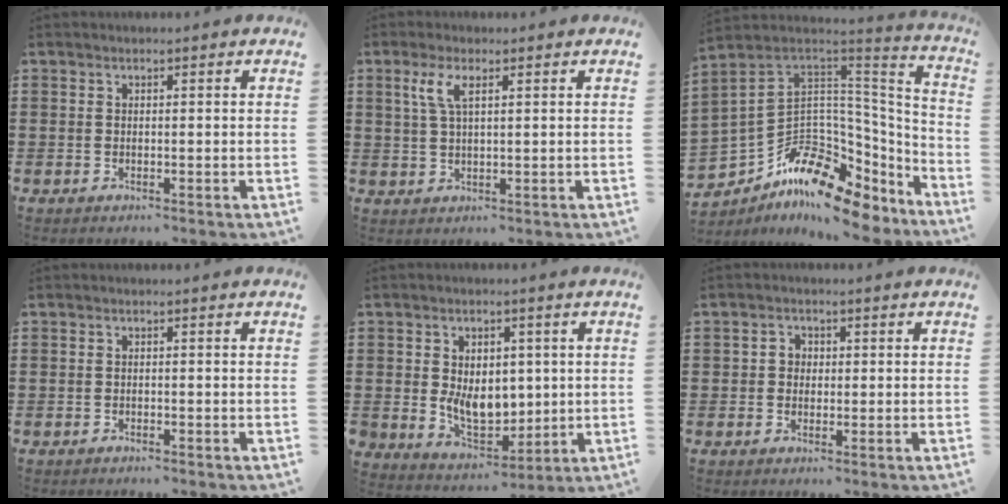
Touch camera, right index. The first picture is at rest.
{"total": 3.9, "force": [1.6, 1.2, 3.4], "torque": [-0.072, 0.007, 0.027]}
{"total": 10.5, "force": [-5.5, 6.6, 6.0], "torque": [-0.146, -0.007, -0.103]}
{"total": 0.6, "force": [-0.6, 0.1, 0.1], "torque": [-0.003, -0.001, -0.012]}
{"total": 7.2, "force": [0.4, 5.7, 4.4], "torque": [-0.070, 0.005, 0.012]}
{"total": 1.7, "force": [-0.2, 1.6, 0.6], "torque": [-0.018, 0.007, -0.006]}